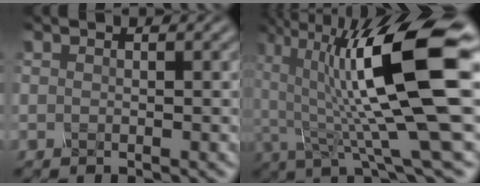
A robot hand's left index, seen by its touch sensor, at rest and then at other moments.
{"total": 13.8, "force": [2.5, 2.9, 13.2], "torque": [-0.232, 0.001, 0.046]}